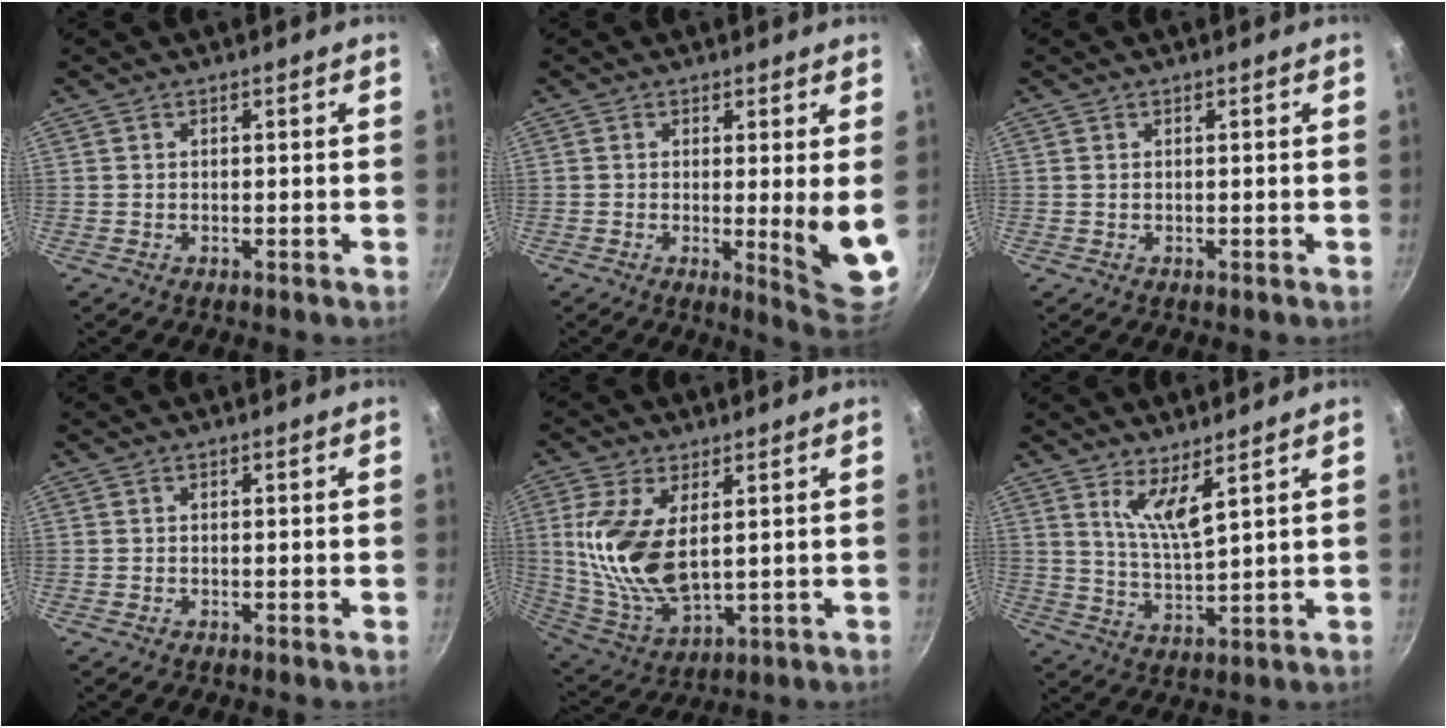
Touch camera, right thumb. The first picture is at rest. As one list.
[{"total": 8.0, "force": [0.0, 1.0, 8.0], "torque": [-0.109, -0.029, 0.001]}, {"total": 0.0}, {"total": 0.0}, {"total": 15.0, "force": [2.7, 7.7, 12.6], "torque": [-0.248, -0.023, 0.065]}, {"total": 6.2, "force": [3.9, 0.8, 4.7], "torque": [-0.090, -0.049, 0.079]}]